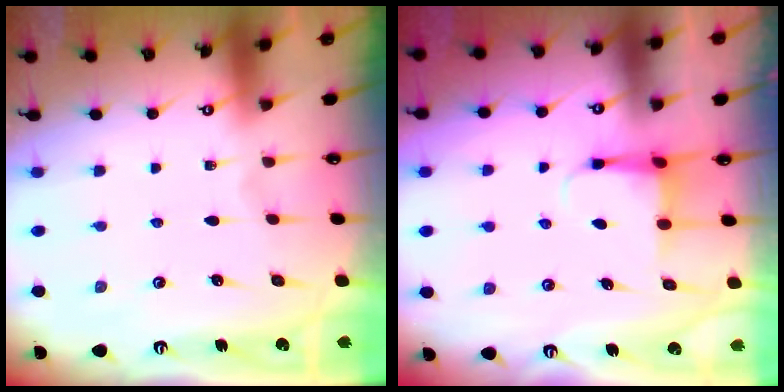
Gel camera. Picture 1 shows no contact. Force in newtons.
{"total": 4.2, "press": 4.2, "slide": 0.2}